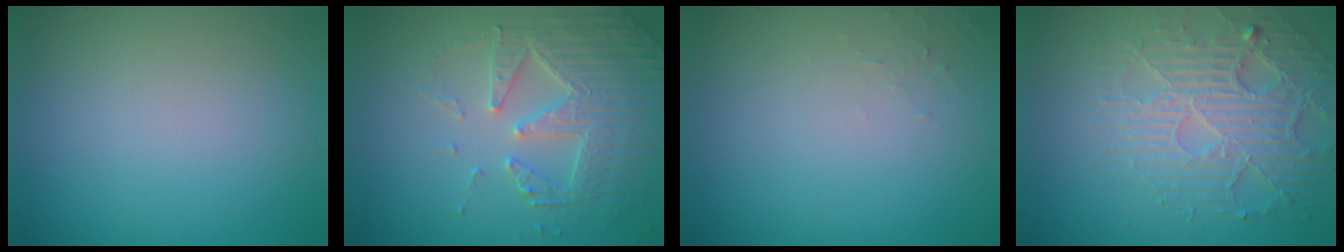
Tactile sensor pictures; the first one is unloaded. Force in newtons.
{"total": 4.8, "press": 4.4, "slide": 2.0}
{"total": 0.6, "press": 0.6, "slide": 0.1}
{"total": 5.6, "press": 4.5, "slide": 3.3}